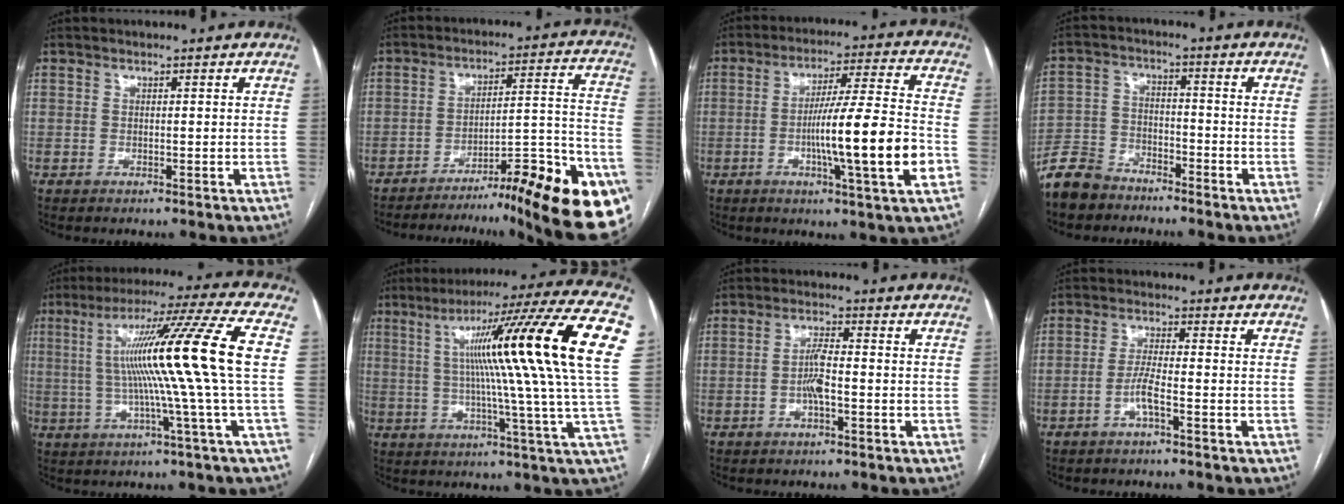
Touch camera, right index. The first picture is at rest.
{"total": 24.5, "force": [-17.4, 1.9, 17.2], "torque": [-0.132, 0.021, -0.243]}
{"total": 15.4, "force": [-3.8, -0.5, 14.9], "torque": [-0.248, -0.005, -0.065]}
{"total": 7.5, "force": [-6.4, 3.5, 1.4], "torque": [-0.036, -0.007, -0.129]}
{"total": 17.5, "force": [1.1, -2.8, 17.2], "torque": [-0.278, 0.013, 0.007]}
{"total": 23.8, "force": [5.6, -1.7, 23.0], "torque": [-0.305, 0.029, 0.068]}
{"total": 3.9, "force": [-1.0, 0.7, 3.7], "torque": [-0.075, 0.005, -0.020]}
{"total": 3.4, "force": [-1.6, 0.1, 3.0], "torque": [-0.061, 0.003, -0.035]}